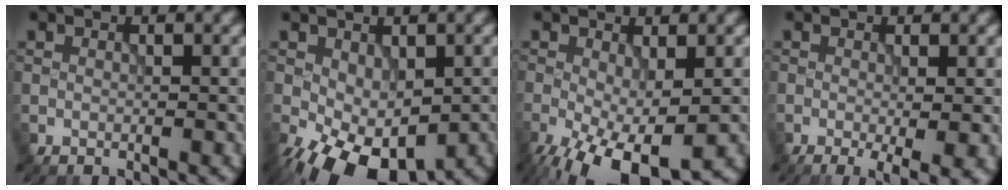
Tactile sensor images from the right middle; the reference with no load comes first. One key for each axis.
{"total": 9.0, "fx": -3.7, "fy": 4.9, "fz": 6.6, "tx": -0.136, "ty": -0.032, "tz": -0.047}
{"total": 9.1, "fx": -4.3, "fy": 3.7, "fz": 7.2, "tx": -0.150, "ty": -0.031, "tz": -0.058}
{"total": 3.7, "fx": -1.2, "fy": 0.7, "fz": 3.5, "tx": -0.055, "ty": -0.012, "tz": -0.015}